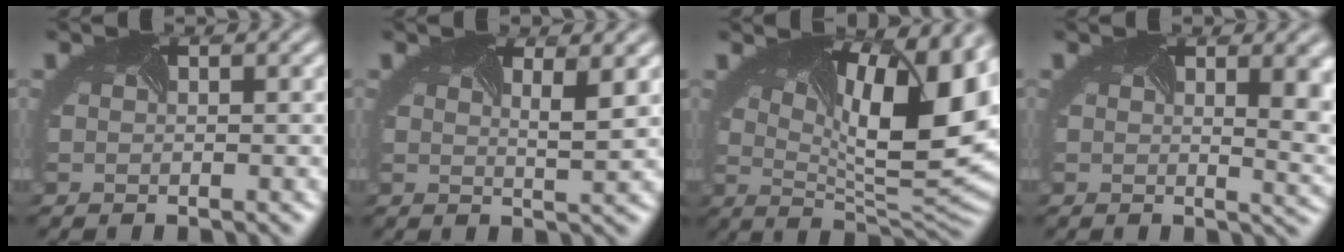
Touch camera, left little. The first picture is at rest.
{"total": 2.2, "force": [1.0, 0.5, 1.9], "torque": [-0.002, 0.005, 0.000]}
{"total": 14.4, "force": [4.4, 5.3, 12.6], "torque": [-0.170, 0.012, 0.070]}
{"total": 8.0, "force": [2.0, 3.9, 6.7], "torque": [-0.054, -0.002, 0.030]}